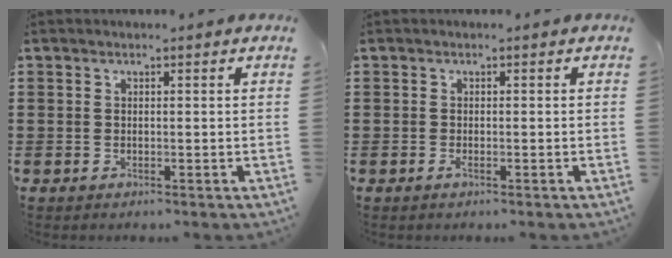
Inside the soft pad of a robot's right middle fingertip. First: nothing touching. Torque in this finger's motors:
{"motor_torque": [1.80, 0.33, 0.06, 0.03]}